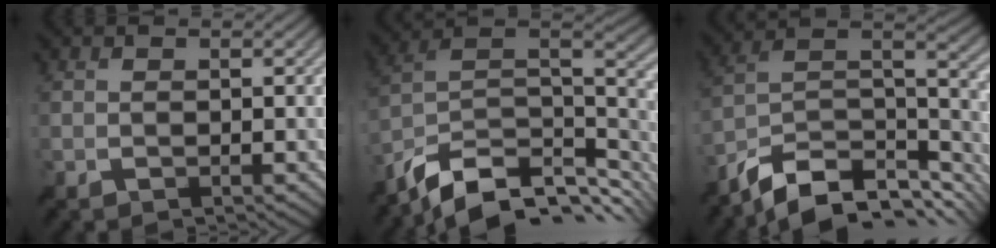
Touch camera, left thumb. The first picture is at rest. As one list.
[{"total": 13.6, "force": [-8.6, 6.4, 8.4], "torque": [-0.198, -0.012, -0.145]}, {"total": 13.3, "force": [-9.4, 5.7, 7.5], "torque": [-0.166, -0.012, -0.157]}]